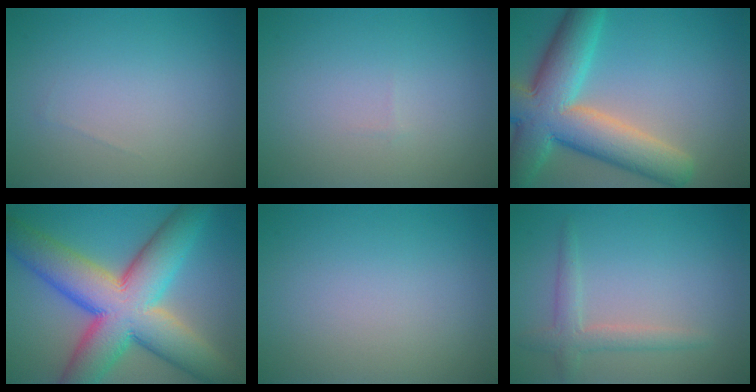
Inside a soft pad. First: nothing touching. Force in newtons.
{"total": 0.0}
{"total": 10.8, "press": 10.8, "slide": 0.9}
{"total": 13.9, "press": 13.9, "slide": 0.6}
{"total": 0.0}
{"total": 2.3, "press": 2.2, "slide": 0.1}